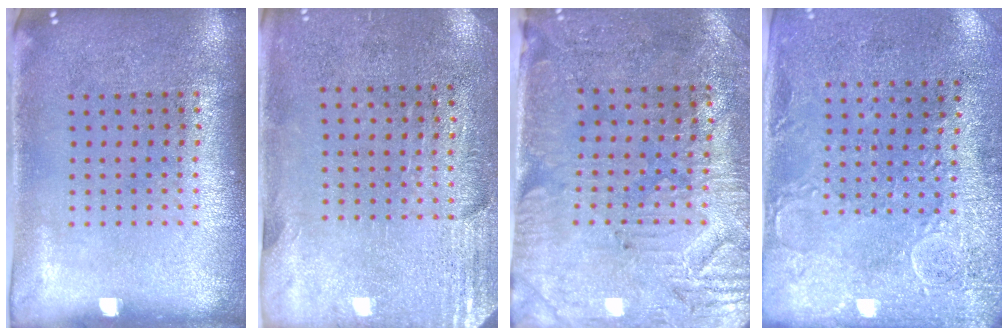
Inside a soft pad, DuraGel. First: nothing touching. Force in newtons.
{"total": 2.7, "press": 2.4, "slide": 1.4}
{"total": 3.1, "press": 2.7, "slide": 1.4}
{"total": 2.9, "press": 2.3, "slide": 1.8}